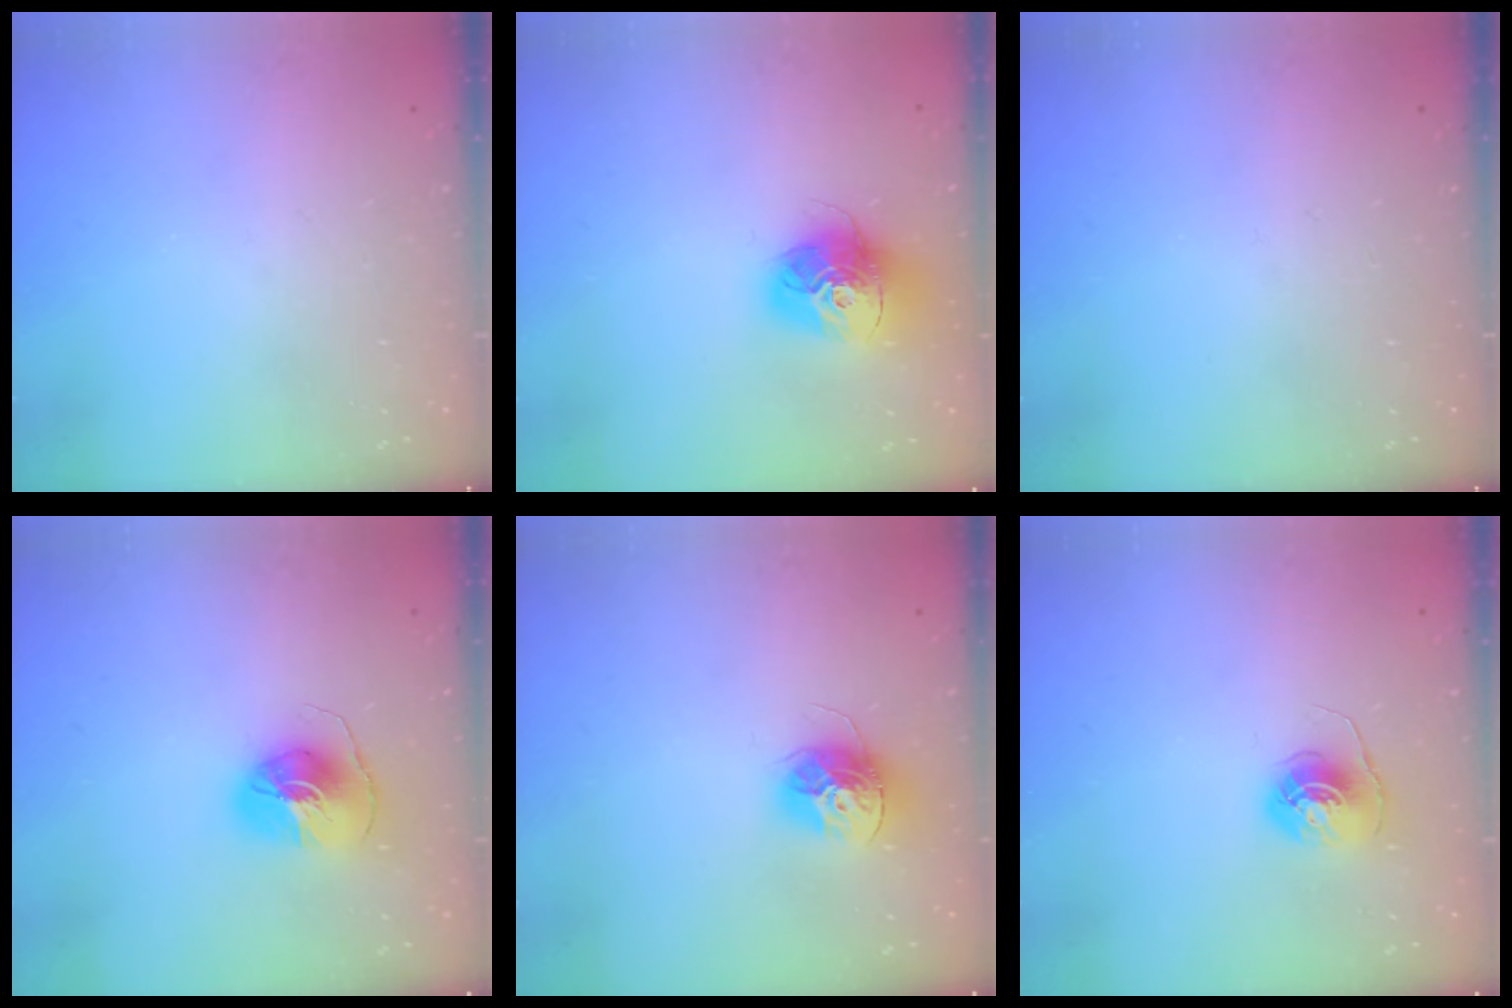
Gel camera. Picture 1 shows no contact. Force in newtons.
{"total": 16.1, "press": 16.0, "slide": 1.5}
{"total": 0.0}
{"total": 8.5, "press": 8.5, "slide": 0.2}
{"total": 12.2, "press": 12.2, "slide": 0.4}
{"total": 6.0, "press": 6.0, "slide": 0.4}